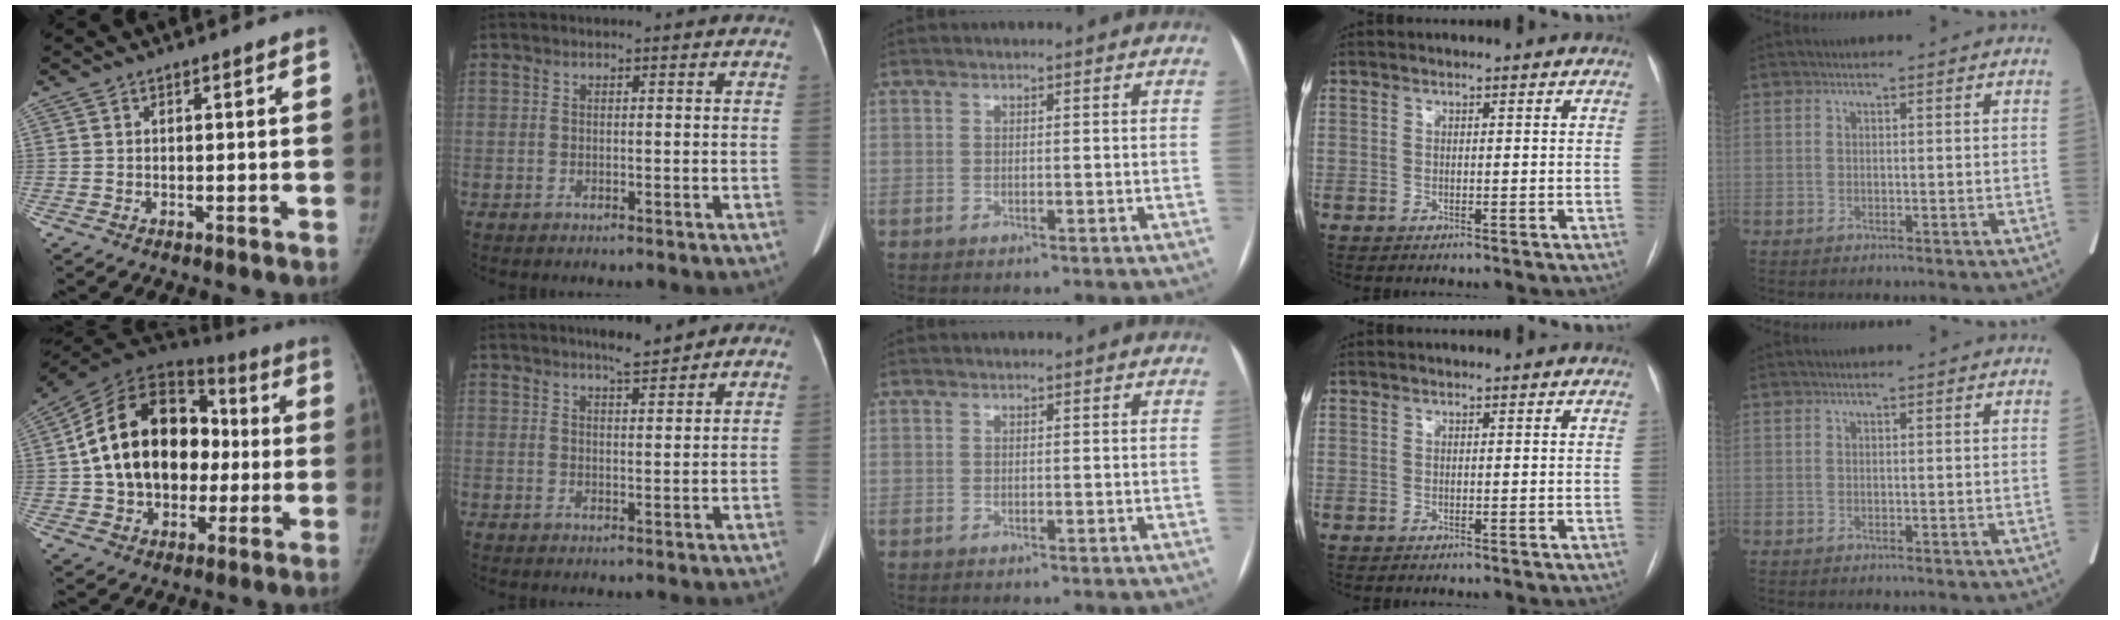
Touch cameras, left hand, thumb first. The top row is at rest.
{"thumb": {"total": 24.5, "force": [0.4, 17.5, 17.1], "torque": [-0.281, 0.037, 0.012]}, "index": {"total": 3.7, "force": [2.7, 0.8, 2.4], "torque": [-0.037, 0.005, 0.041]}}